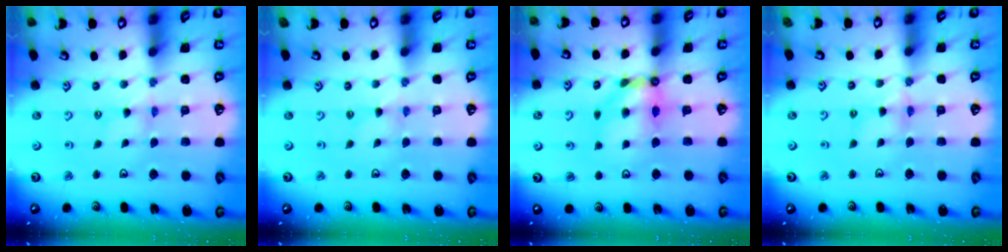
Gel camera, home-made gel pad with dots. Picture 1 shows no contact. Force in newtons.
{"total": 0.0}
{"total": 8.5, "press": 8.4, "slide": 0.9}
{"total": 5.6, "press": 5.6, "slide": 0.4}